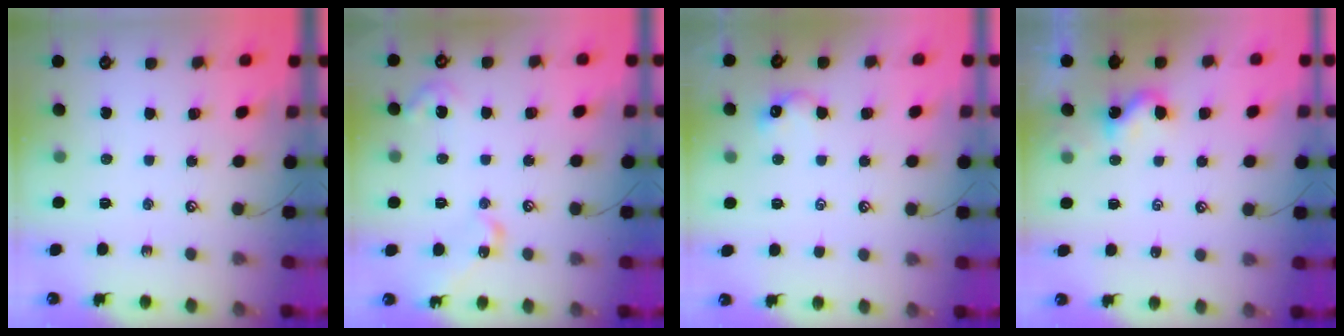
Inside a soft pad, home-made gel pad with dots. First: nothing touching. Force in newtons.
{"total": 8.0, "press": 7.9, "slide": 0.7}
{"total": 2.9, "press": 2.8, "slide": 0.7}
{"total": 1.8, "press": 1.8, "slide": 0.5}